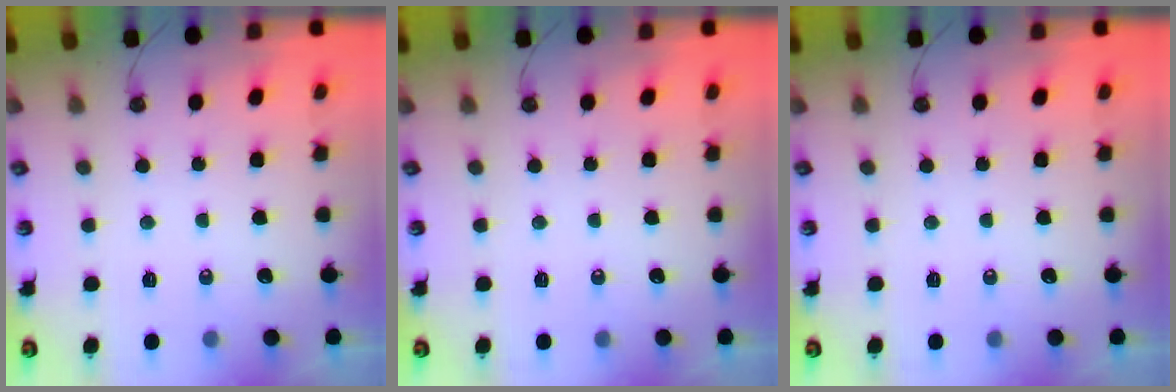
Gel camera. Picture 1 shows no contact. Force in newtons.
{"total": 0.0}
{"total": 0.0}